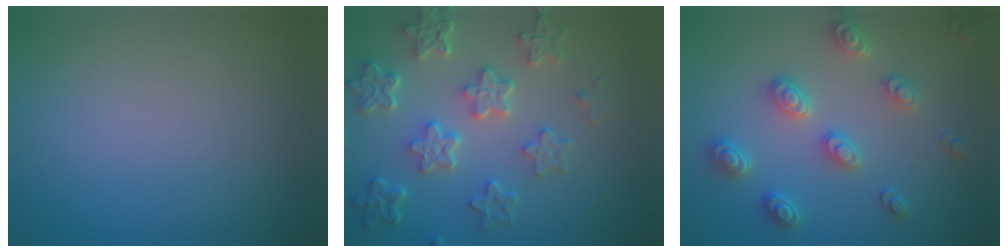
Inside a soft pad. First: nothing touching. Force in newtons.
{"total": 6.4, "press": 4.8, "slide": 4.2}
{"total": 3.5, "press": 3.5, "slide": 0.5}